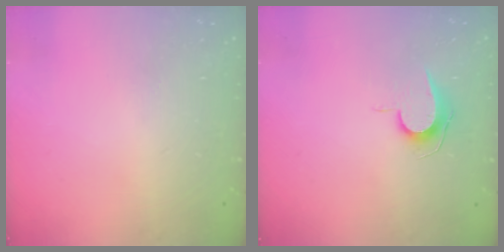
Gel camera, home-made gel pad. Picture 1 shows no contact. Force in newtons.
{"total": 6.8, "press": 6.8, "slide": 0.7}